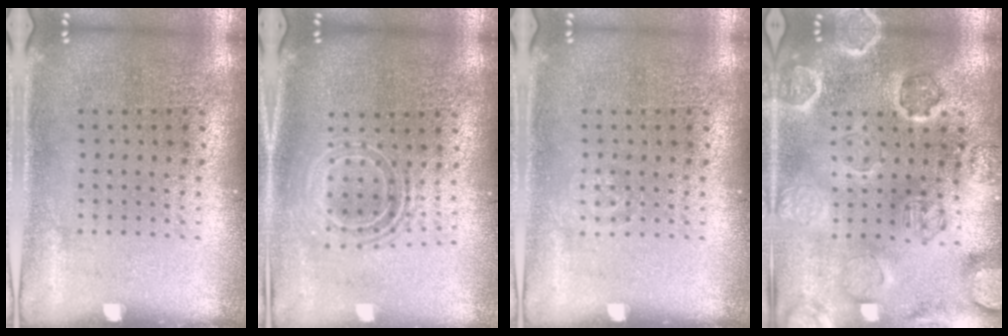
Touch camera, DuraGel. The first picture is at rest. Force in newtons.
{"total": 1.7, "press": 1.3, "slide": 1.0}
{"total": 0.6, "press": 0.6, "slide": 0.2}
{"total": 2.6, "press": 2.6, "slide": 0.4}